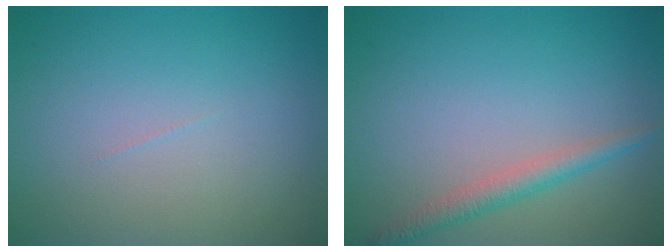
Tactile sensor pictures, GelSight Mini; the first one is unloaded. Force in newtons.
{"total": 2.2, "press": 2.2, "slide": 0.1}